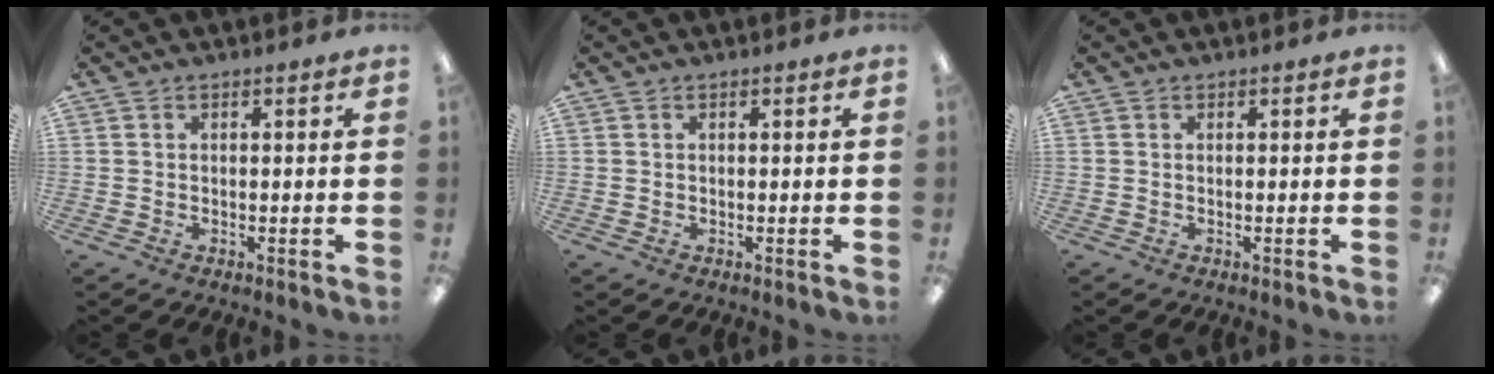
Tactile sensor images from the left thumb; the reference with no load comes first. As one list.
[{"total": 0.0}, {"total": 0.0}]